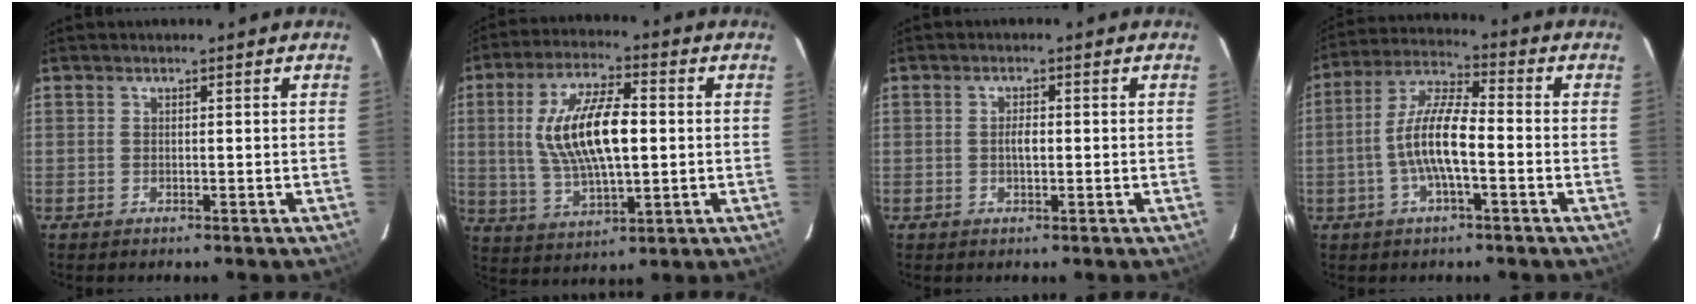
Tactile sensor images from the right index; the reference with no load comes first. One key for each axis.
{"total": 15.3, "fx": 1.4, "fy": 5.8, "fz": 14.0, "tx": -0.269, "ty": 0.006, "tz": 0.032}
{"total": 2.0, "fx": -0.1, "fy": 0.8, "fz": 1.8, "tx": -0.034, "ty": 0.003, "tz": -0.003}
{"total": 10.5, "fx": -2.6, "fy": 2.6, "fz": 9.8, "tx": -0.204, "ty": 0.006, "tz": -0.051}